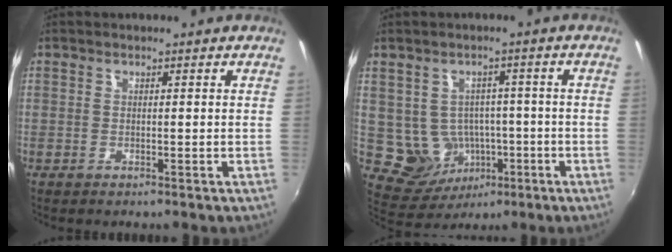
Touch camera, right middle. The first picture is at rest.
{"total": 9.9, "force": [-1.9, 9.0, 3.7], "torque": [-0.089, 0.006, 0.003]}